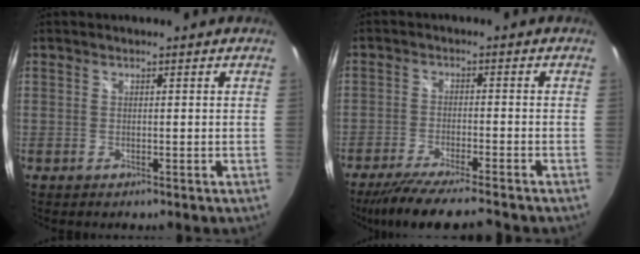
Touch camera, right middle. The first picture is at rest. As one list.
[{"total": 10.9, "force": [-9.6, 0.3, 5.3], "torque": [-0.117, -0.022, -0.159]}]